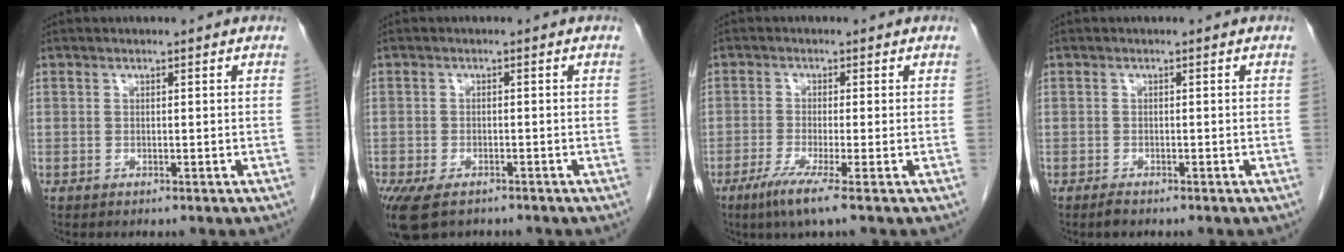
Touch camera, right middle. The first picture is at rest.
{"total": 7.6, "force": [-5.3, 3.6, 4.1], "torque": [-0.083, -0.011, -0.084]}
{"total": 4.8, "force": [-2.8, -0.6, 3.8], "torque": [-0.075, -0.018, -0.058]}
{"total": 1.0, "force": [-0.9, 0.2, 0.5], "torque": [-0.014, -0.002, -0.013]}